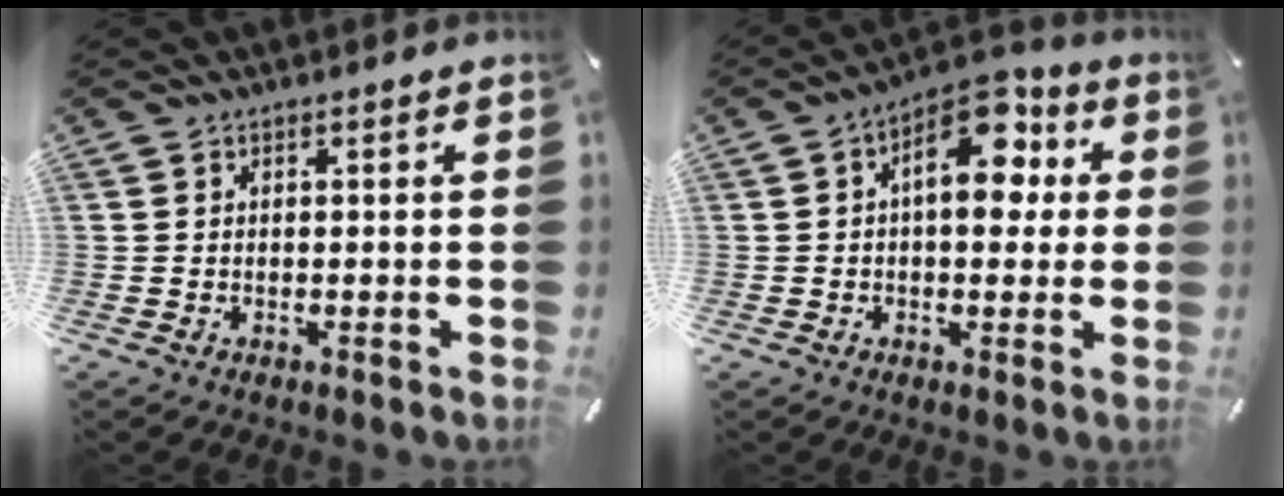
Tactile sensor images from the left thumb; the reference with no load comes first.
{"total": 12.2, "force": [3.3, 7.1, 9.4], "torque": [-0.116, -0.018, 0.054]}